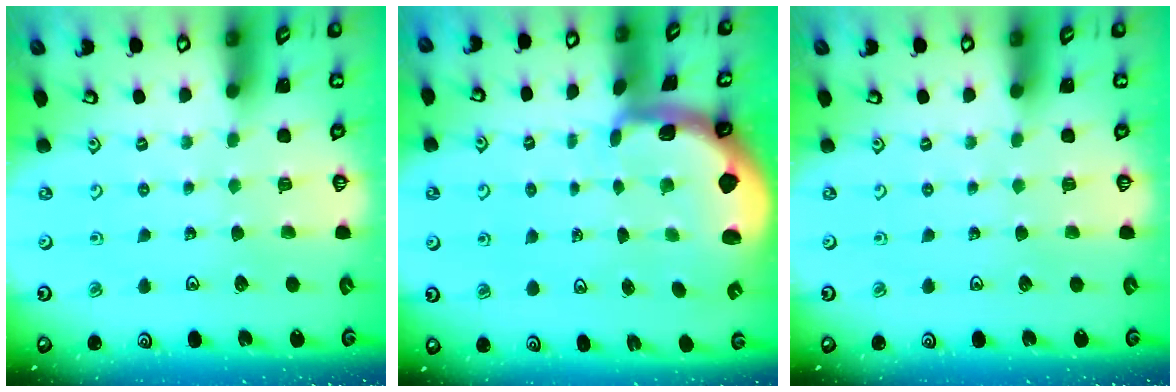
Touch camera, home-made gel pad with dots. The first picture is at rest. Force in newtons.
{"total": 1.6, "press": 1.5, "slide": 0.4}
{"total": 0.0}